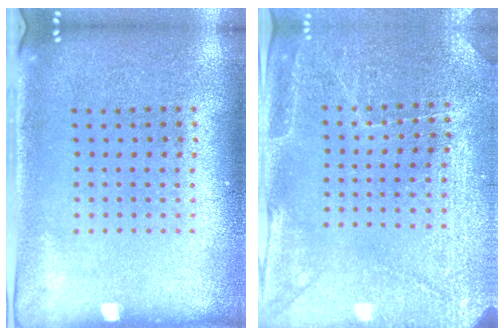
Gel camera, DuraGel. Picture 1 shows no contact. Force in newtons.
{"total": 2.9, "press": 2.9, "slide": 0.2}